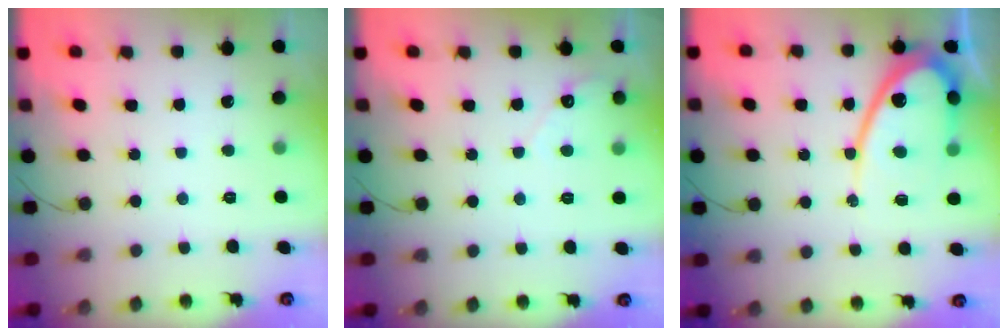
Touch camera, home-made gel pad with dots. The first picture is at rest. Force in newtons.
{"total": 2.7, "press": 2.7, "slide": 0.2}
{"total": 13.9, "press": 13.8, "slide": 1.5}